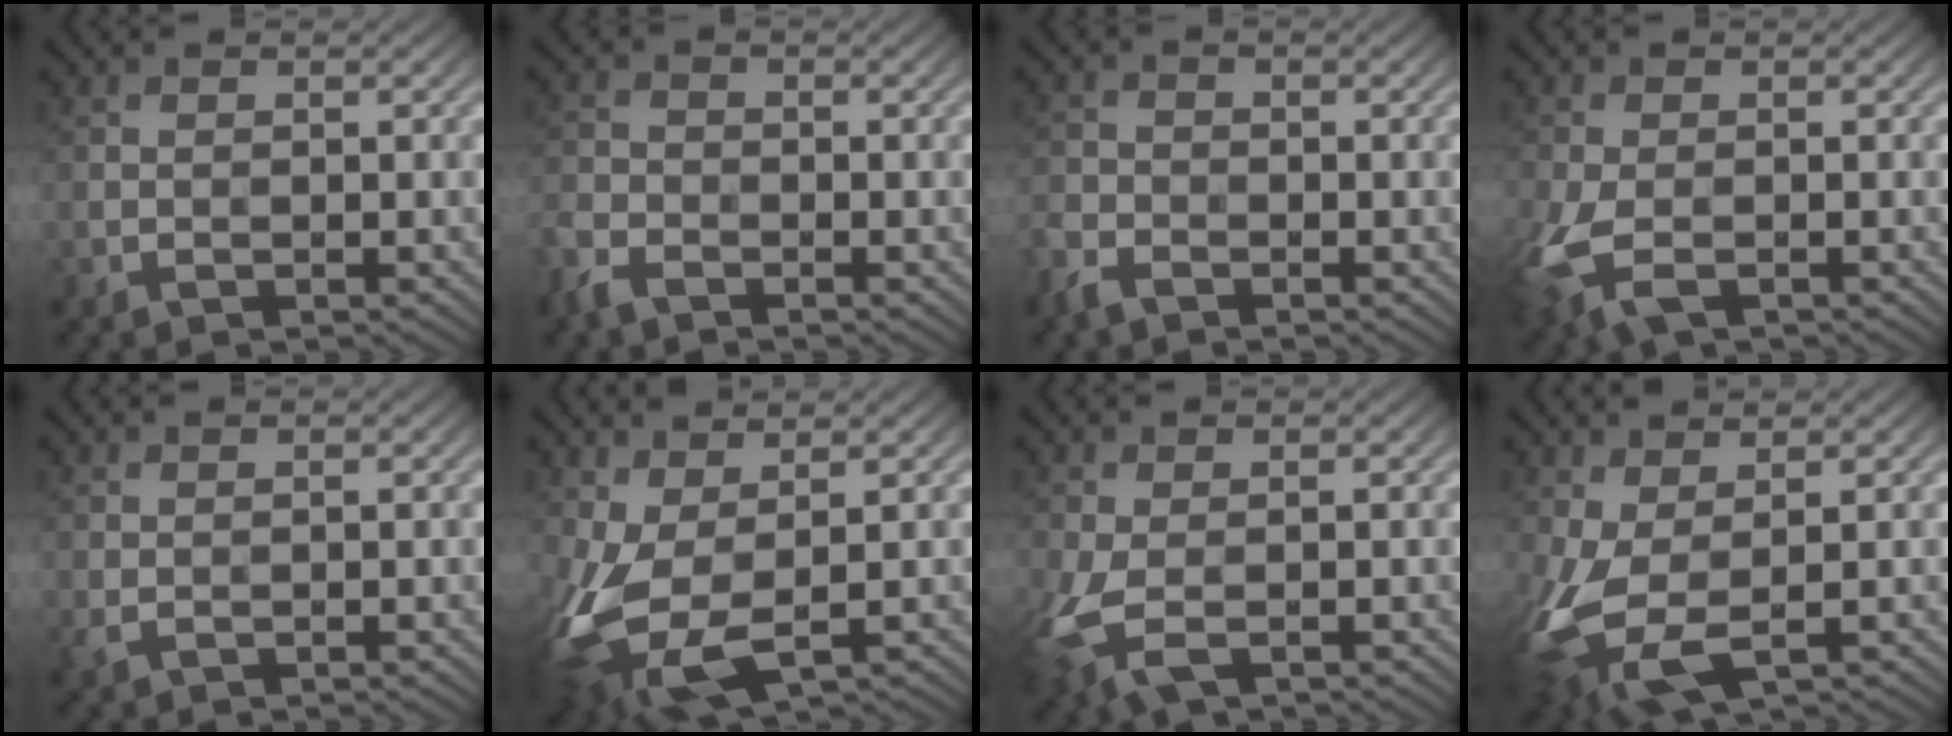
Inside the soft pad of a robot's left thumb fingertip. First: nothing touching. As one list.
[{"total": 3.8, "force": [-2.8, 1.8, 1.7], "torque": [-0.048, -0.013, -0.064]}, {"total": 3.3, "force": [-2.6, 1.5, 1.4], "torque": [-0.037, -0.013, -0.057]}, {"total": 7.5, "force": [-3.0, 4.1, 5.5], "torque": [-0.139, -0.028, -0.049]}, {"total": 1.1, "force": [-0.4, 0.8, 0.7], "torque": [-0.023, -0.008, -0.001]}, {"total": 9.8, "force": [-1.5, 5.3, 8.1], "torque": [-0.207, -0.032, -0.011]}, {"total": 6.8, "force": [-2.5, 3.7, 5.2], "torque": [-0.132, -0.027, -0.038]}, {"total": 8.8, "force": [-1.3, 4.6, 7.4], "torque": [-0.187, -0.031, -0.008]}]